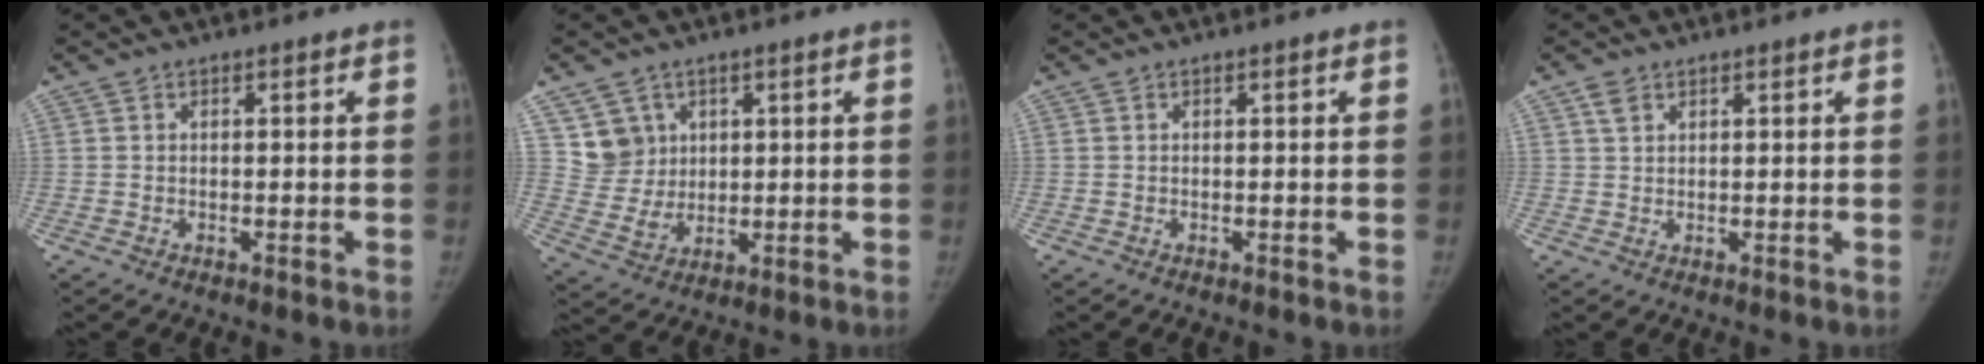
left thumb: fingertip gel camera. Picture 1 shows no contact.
{"total": 6.8, "force": [2.9, 6.0, 1.1], "torque": [0.010, -0.025, 0.065]}
{"total": 0.0}
{"total": 2.3, "force": [1.3, 1.5, 1.1], "torque": [-0.017, 0.002, 0.026]}